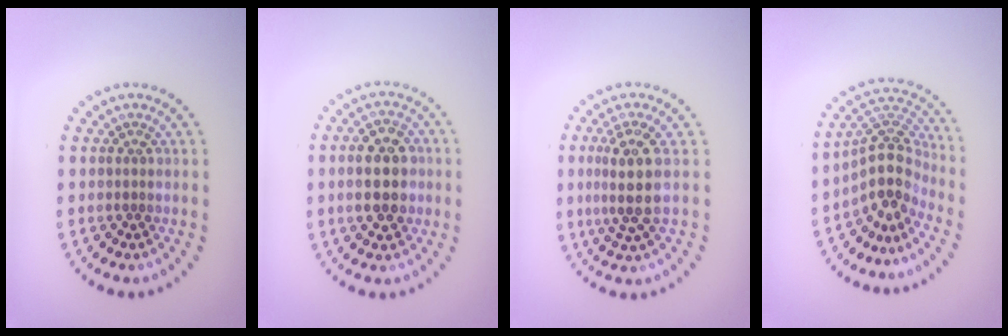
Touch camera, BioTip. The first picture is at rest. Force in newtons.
{"total": 5.2, "press": 5.2, "slide": 0.4}
{"total": 3.7, "press": 3.0, "slide": 2.1}
{"total": 4.2, "press": 3.4, "slide": 2.4}